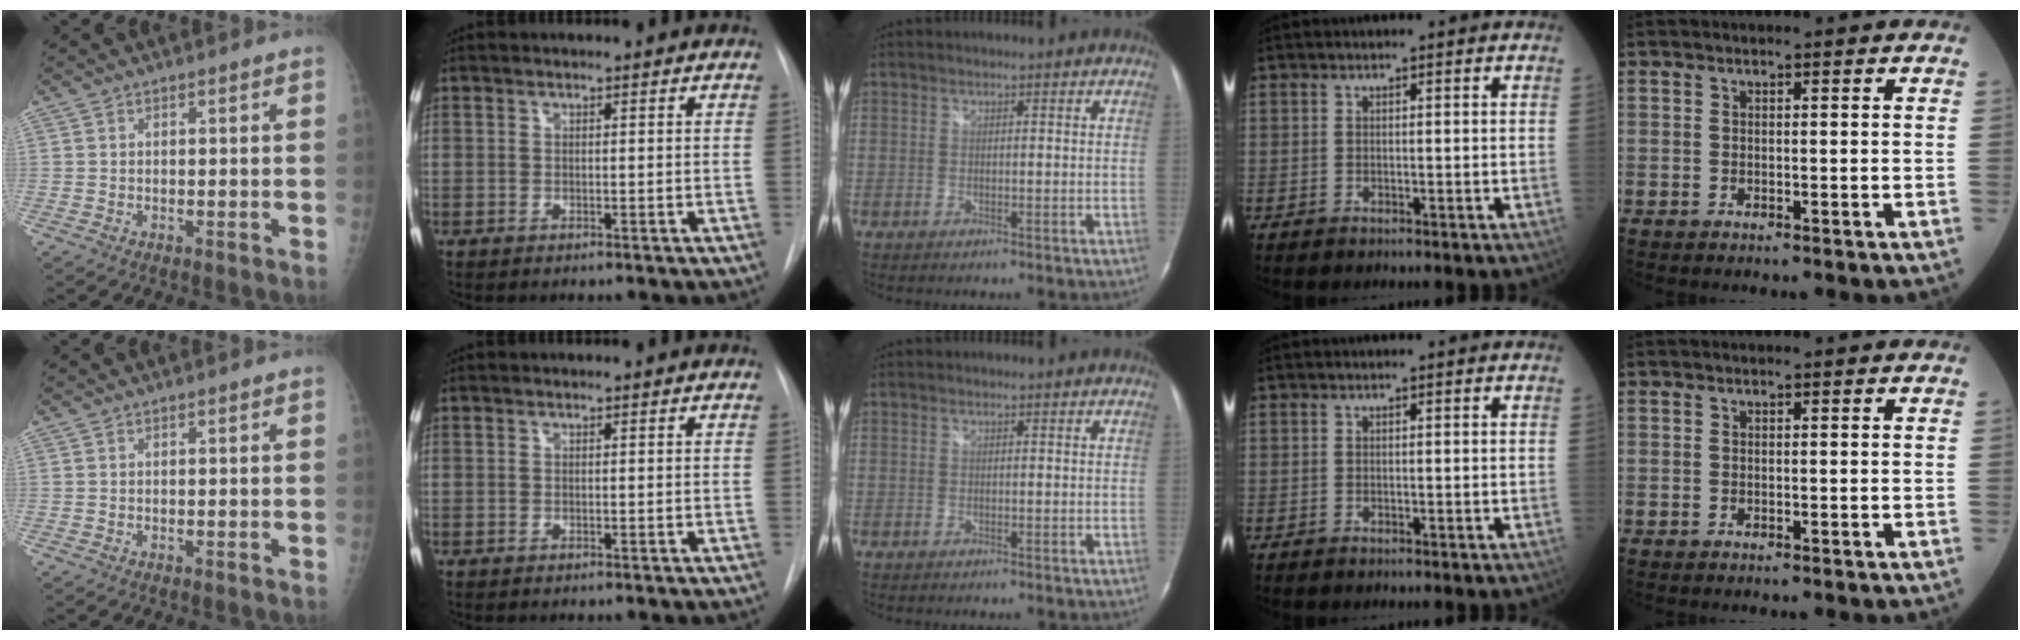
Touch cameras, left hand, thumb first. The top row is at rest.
{}